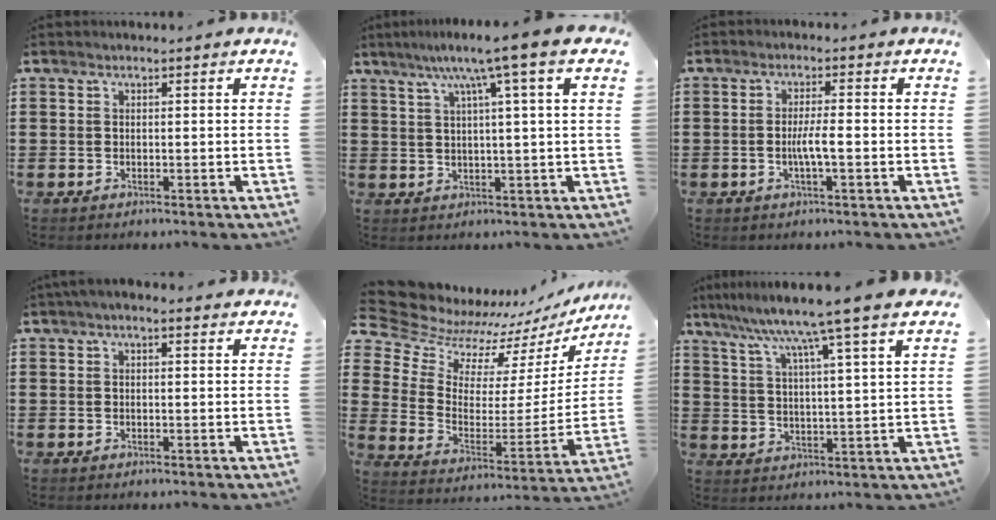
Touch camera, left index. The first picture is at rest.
{"total": 7.9, "force": [3.9, -0.6, 6.8], "torque": [-0.136, -0.006, 0.058]}
{"total": 3.4, "force": [-0.9, 0.4, 3.3], "torque": [-0.065, -0.002, -0.019]}
{"total": 2.0, "force": [1.4, 0.6, 1.3], "torque": [-0.028, 0.005, 0.026]}
{"total": 8.4, "force": [8.0, 2.6, 0.0], "torque": [-0.058, -0.078, 0.139]}
{"total": 8.1, "force": [6.8, -1.5, 4.1], "torque": [-0.108, -0.044, 0.105]}